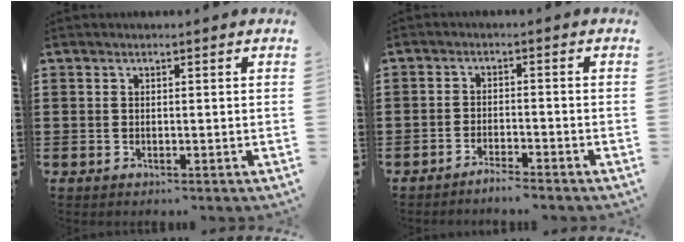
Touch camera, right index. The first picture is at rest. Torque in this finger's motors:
{"motor_torque": [0.31, 0.69, -0.19, -0.01]}